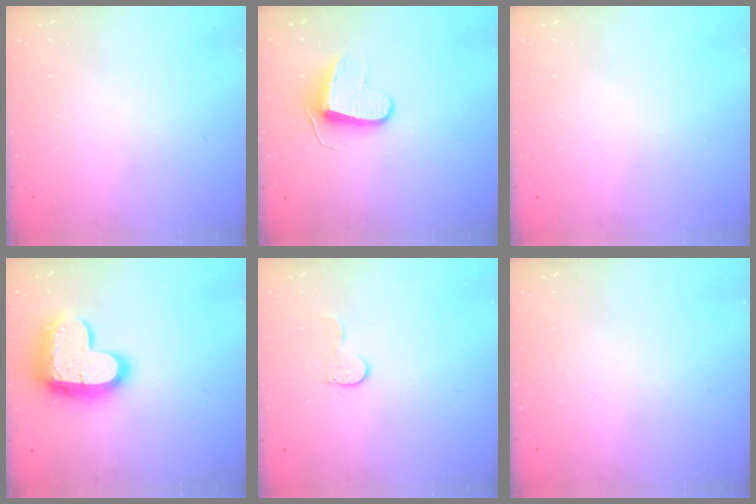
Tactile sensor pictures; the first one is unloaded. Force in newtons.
{"total": 9.3, "press": 9.3, "slide": 0.6}
{"total": 0.0}
{"total": 16.4, "press": 16.3, "slide": 1.5}
{"total": 7.1, "press": 7.1, "slide": 0.4}
{"total": 0.0}